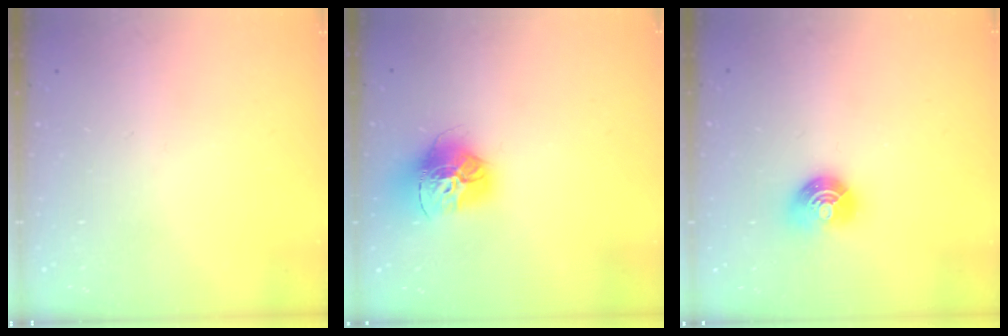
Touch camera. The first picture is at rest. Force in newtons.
{"total": 15.5, "press": 15.4, "slide": 1.7}
{"total": 8.1, "press": 8.0, "slide": 1.1}